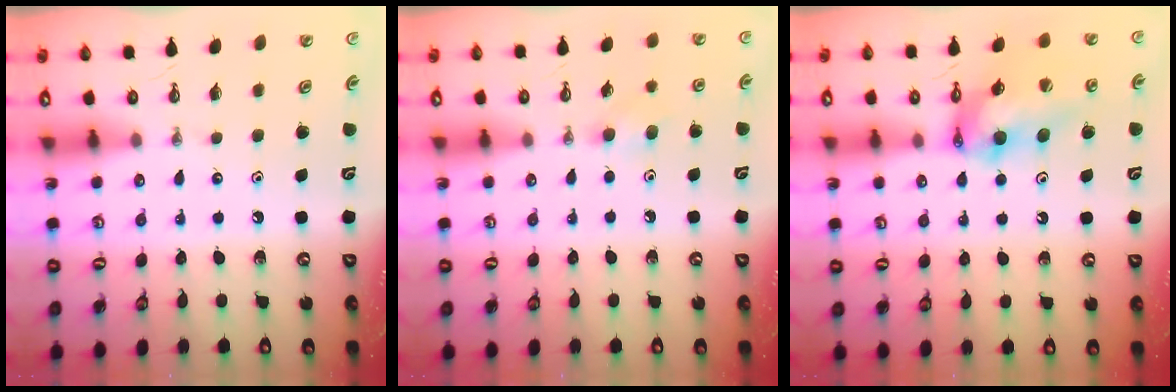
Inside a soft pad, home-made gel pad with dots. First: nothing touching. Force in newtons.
{"total": 5.3, "press": 5.2, "slide": 1.1}
{"total": 13.3, "press": 12.9, "slide": 3.2}